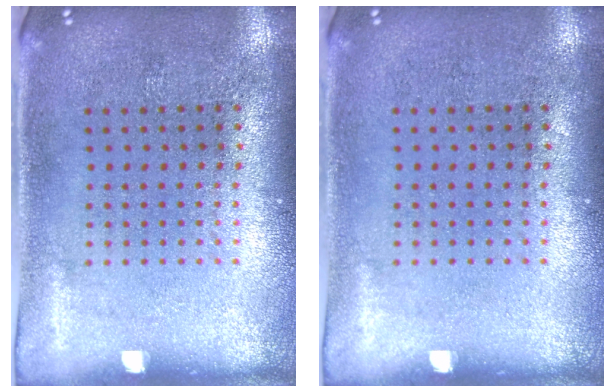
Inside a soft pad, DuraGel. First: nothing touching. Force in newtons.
{"total": 0.0}